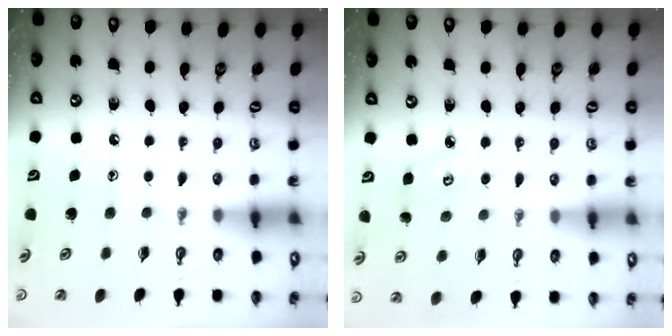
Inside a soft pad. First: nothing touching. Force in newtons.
{"total": 4.6, "press": 4.6, "slide": 0.5}